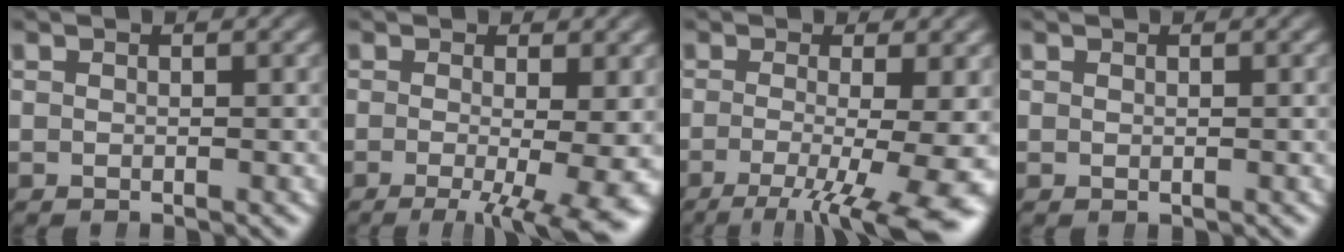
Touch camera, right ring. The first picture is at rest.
{"total": 8.0, "force": [-4.2, 2.7, 6.3], "torque": [-0.089, -0.037, -0.047]}
{"total": 9.1, "force": [-4.1, 3.5, 7.3], "torque": [-0.112, -0.047, -0.042]}
{"total": 0.0}